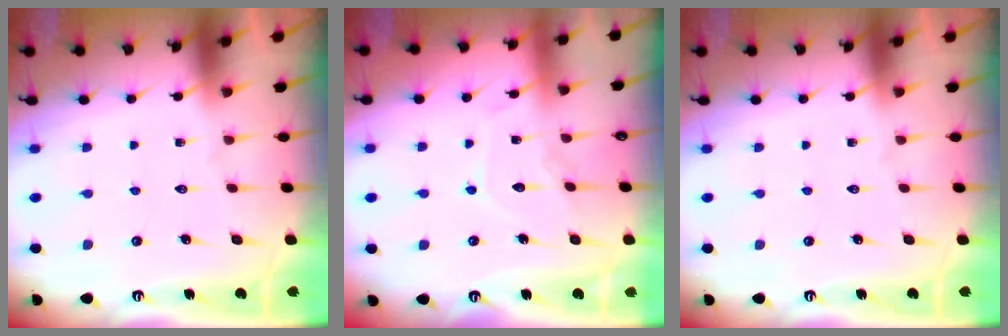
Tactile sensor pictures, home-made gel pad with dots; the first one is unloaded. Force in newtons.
{"total": 8.0, "press": 7.9, "slide": 0.8}
{"total": 0.0}